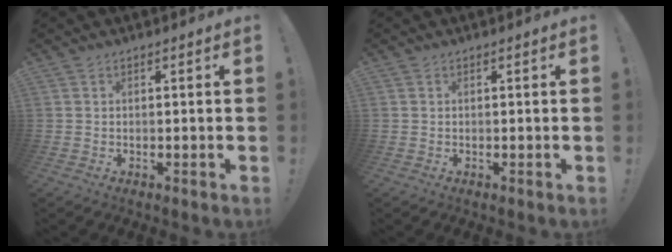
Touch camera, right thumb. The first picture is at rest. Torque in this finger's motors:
{"motor_torque": [0.01, 0.01, 0.01, 0.01, 0.00]}